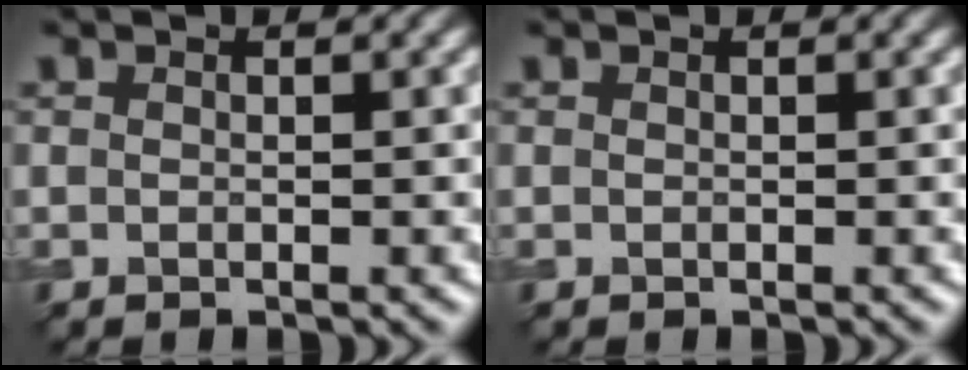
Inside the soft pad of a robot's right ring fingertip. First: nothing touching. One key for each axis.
{"total": 0.0}